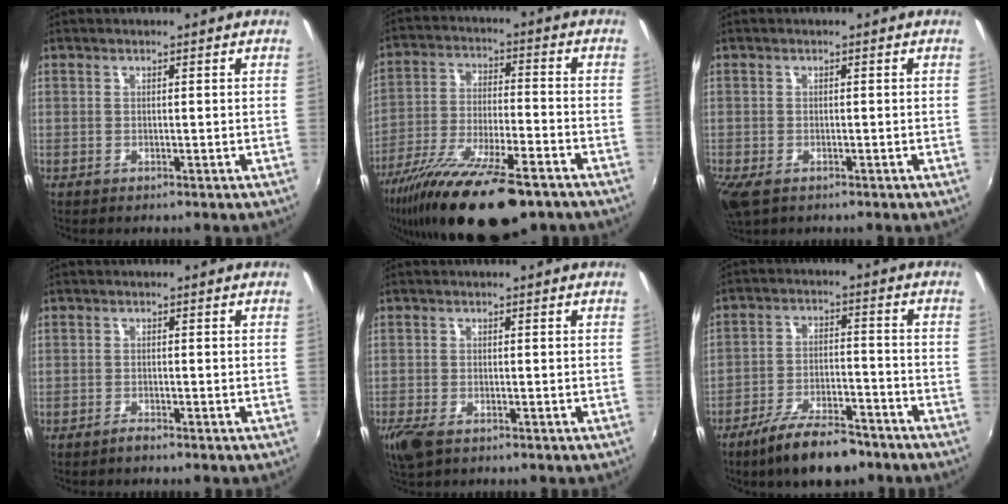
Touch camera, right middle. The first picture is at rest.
{"total": 22.0, "force": [-15.9, 5.6, 14.1], "torque": [-0.270, -0.056, -0.266]}
{"total": 3.7, "force": [-2.0, 1.9, 2.6], "torque": [-0.053, -0.017, -0.033]}
{"total": 1.1, "force": [-1.0, 0.2, 0.2], "torque": [-0.004, -0.002, -0.021]}
{"total": 4.4, "force": [-2.7, 1.9, 2.8], "torque": [-0.068, -0.017, -0.052]}
{"total": 12.0, "force": [-9.2, 3.7, 6.8], "torque": [-0.139, -0.011, -0.151]}